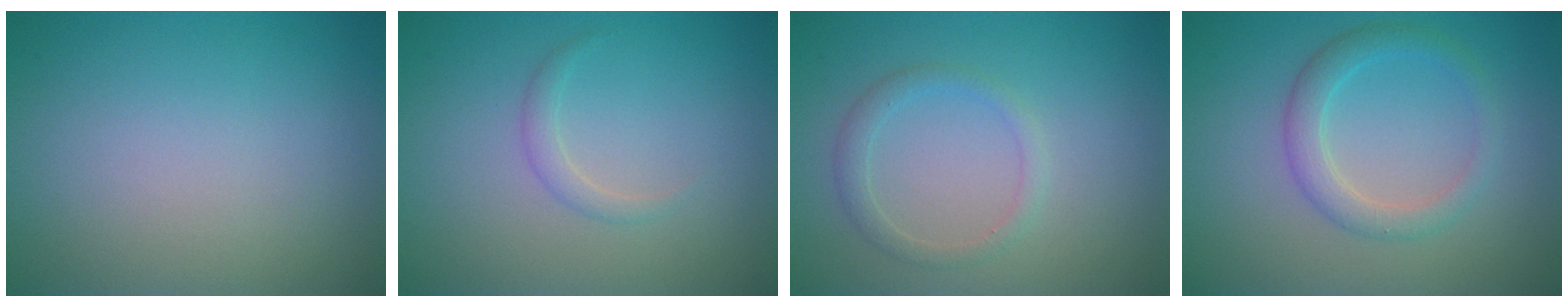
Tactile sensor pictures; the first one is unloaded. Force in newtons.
{"total": 1.1, "press": 1.1, "slide": 0.1}
{"total": 1.7, "press": 1.7, "slide": 0.1}
{"total": 2.7, "press": 2.7, "slide": 0.1}